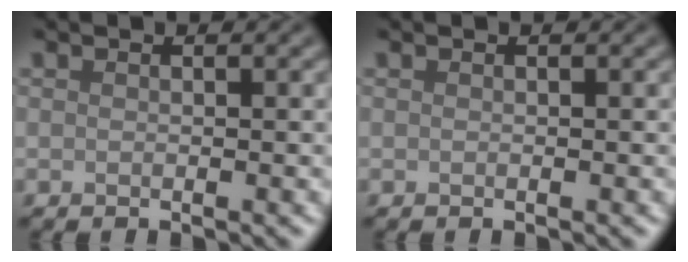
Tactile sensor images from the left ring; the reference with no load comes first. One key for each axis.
{"total": 0.0}